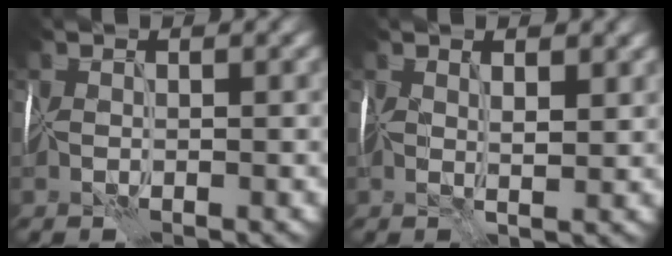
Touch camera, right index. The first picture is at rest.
{"total": 2.0, "force": [1.1, 0.6, 1.5], "torque": [-0.028, 0.002, 0.022]}